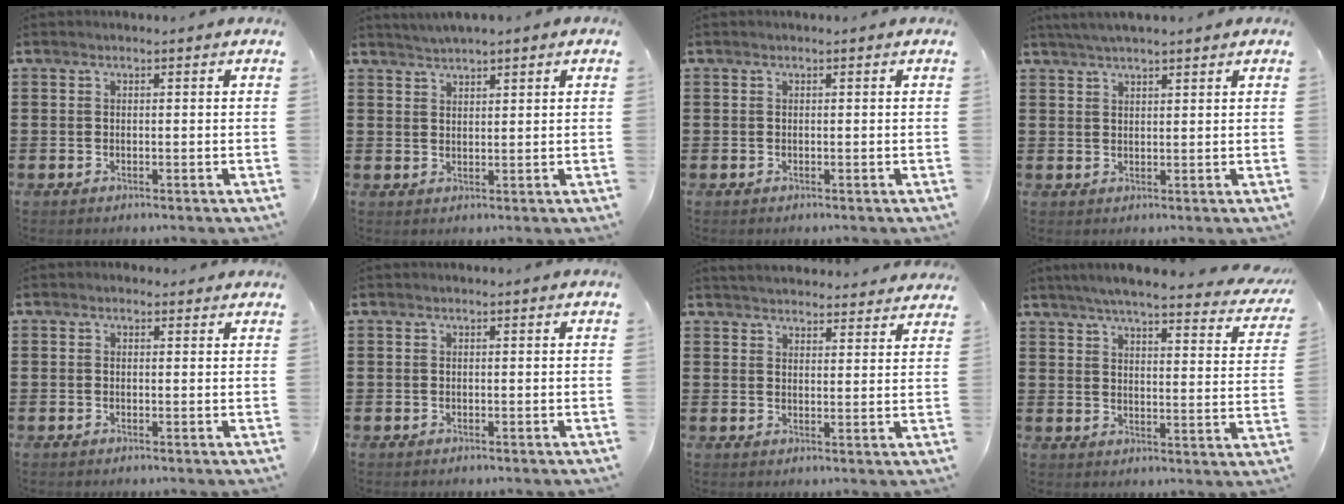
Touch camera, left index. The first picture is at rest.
{"total": 1.8, "force": [1.8, 0.0, 0.3], "torque": [-0.010, 0.004, 0.034]}
{"total": 0.0}
{"total": 2.9, "force": [2.5, 0.3, 1.4], "torque": [-0.032, 0.005, 0.046]}
{"total": 0.8, "force": [0.5, 0.6, 0.2], "torque": [-0.007, 0.004, 0.010]}
{"total": 0.0}
{"total": 3.4, "force": [3.4, -0.1, 0.1], "torque": [-0.013, -0.017, 0.062]}
{"total": 5.5, "force": [4.9, 0.0, 2.6], "torque": [-0.070, -0.030, 0.081]}